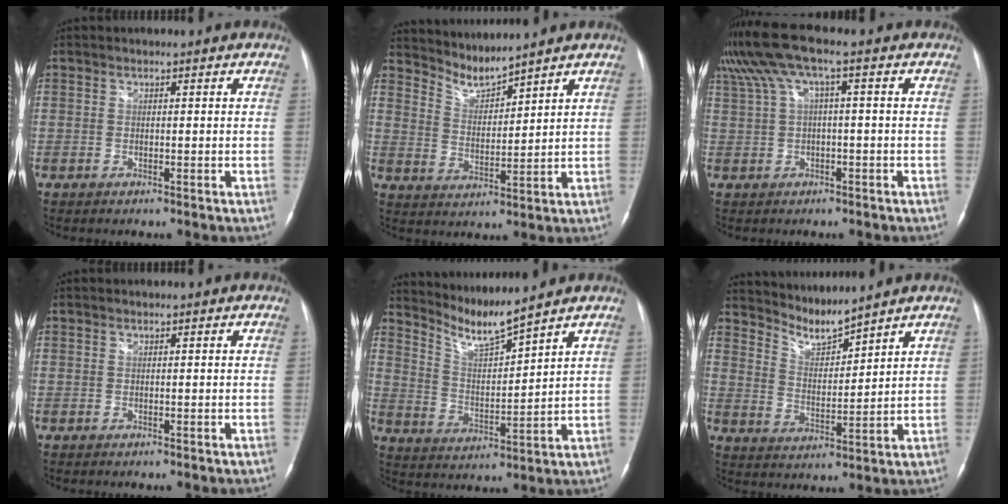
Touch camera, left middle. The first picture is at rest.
{"total": 4.8, "force": [4.7, -0.5, 0.1], "torque": [-0.011, -0.008, 0.102]}
{"total": 8.4, "force": [3.3, 1.0, 7.7], "torque": [-0.162, 0.051, 0.068]}
{"total": 0.0}
{"total": 6.8, "force": [6.5, -1.3, 1.7], "torque": [-0.041, -0.017, 0.132]}
{"total": 5.2, "force": [5.2, -0.6, 0.3], "torque": [-0.014, -0.012, 0.111]}